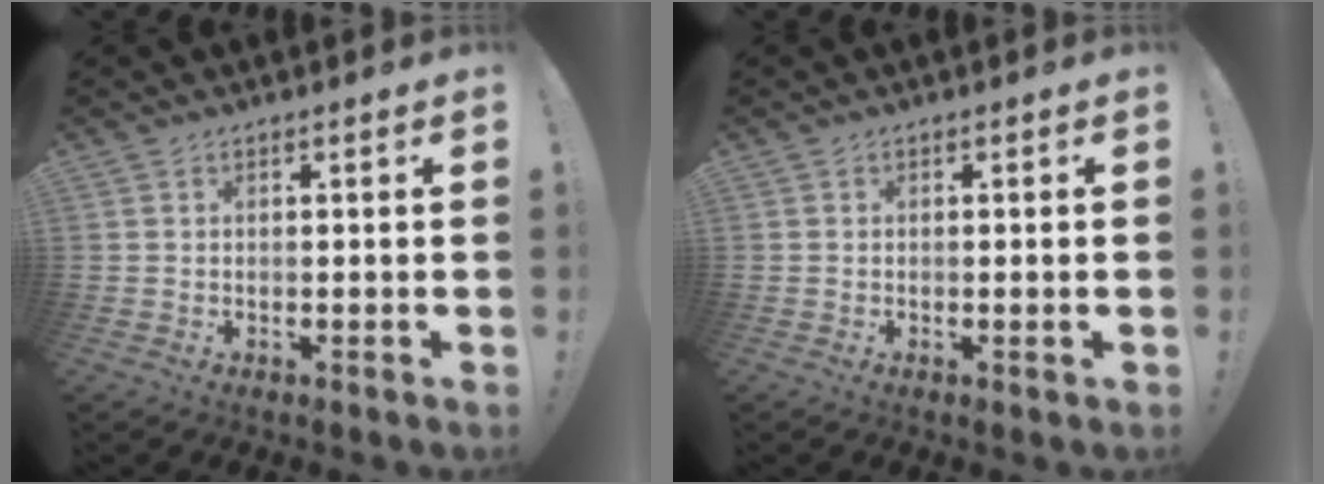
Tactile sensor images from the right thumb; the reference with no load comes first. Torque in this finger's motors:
{"motor_torque": [0.36, 0.12, -0.07, 0.13, 0.00]}